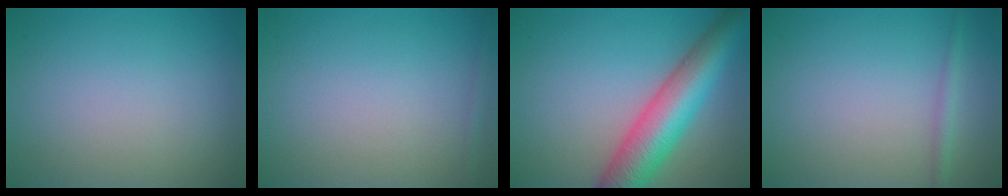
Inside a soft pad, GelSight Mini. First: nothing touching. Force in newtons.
{"total": 0.8, "press": 0.8, "slide": 0.0}
{"total": 8.6, "press": 8.6, "slide": 0.3}
{"total": 1.2, "press": 1.2, "slide": 0.1}